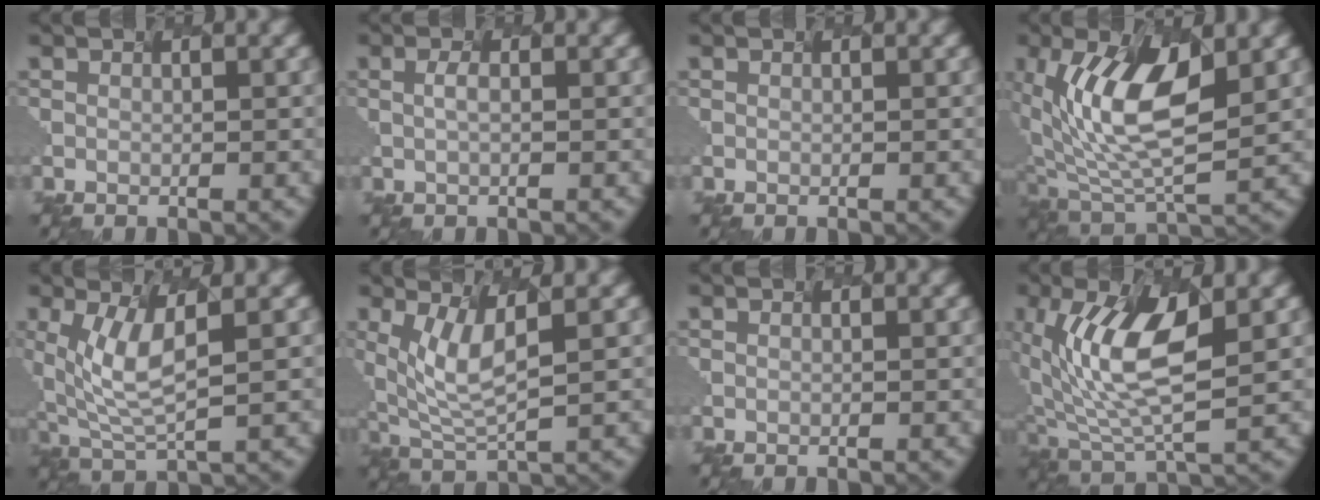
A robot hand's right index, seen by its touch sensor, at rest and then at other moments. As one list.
[{"total": 0.8, "force": [-0.6, -0.1, 0.5], "torque": [-0.014, 0.005, -0.001]}, {"total": 0.0}, {"total": 9.4, "force": [1.2, 3.8, 8.5], "torque": [-0.173, -0.004, 0.027]}, {"total": 5.2, "force": [0.6, 1.5, 5.0], "torque": [-0.122, -0.010, 0.029]}, {"total": 4.4, "force": [0.8, 1.2, 4.2], "torque": [-0.105, -0.014, 0.037]}, {"total": 0.0}, {"total": 8.5, "force": [0.7, 3.1, 7.9], "torque": [-0.173, -0.001, 0.023]}]